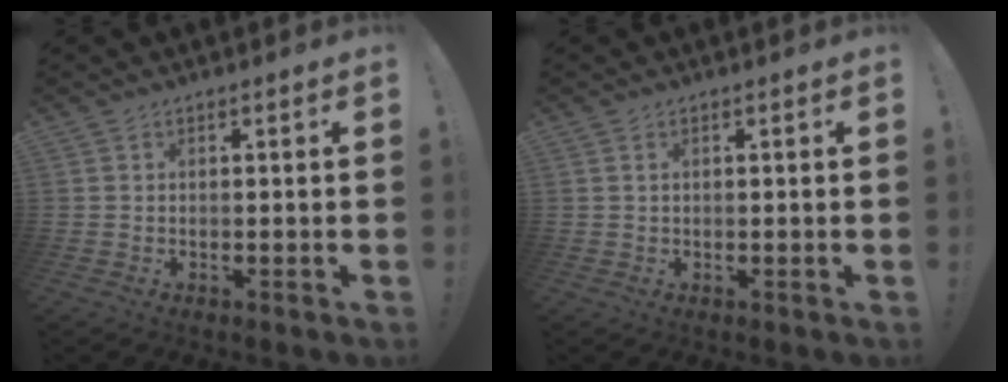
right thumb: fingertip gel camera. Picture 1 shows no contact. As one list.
[{"total": 0.7, "force": [0.3, 0.3, 0.5], "torque": [-0.015, 0.002, 0.006]}]